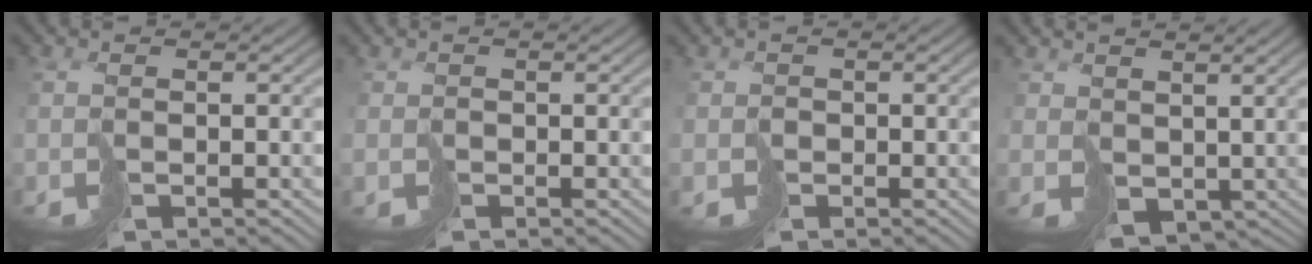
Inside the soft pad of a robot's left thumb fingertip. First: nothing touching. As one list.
[{"total": 0.9, "force": [-0.4, 0.4, -0.7], "torque": [0.019, 0.000, -0.003]}, {"total": 1.2, "force": [-0.3, 0.8, -0.7], "torque": [0.021, 0.001, -0.005]}, {"total": 3.8, "force": [1.4, 3.0, 1.8], "torque": [-0.050, -0.017, 0.038]}]